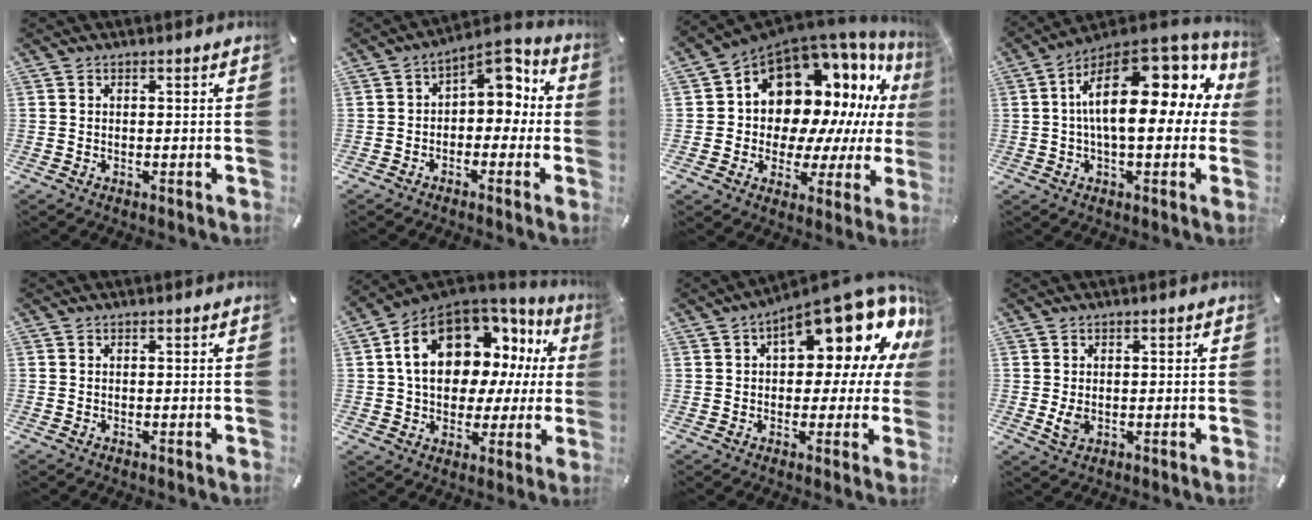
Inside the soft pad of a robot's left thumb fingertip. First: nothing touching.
{"total": 7.9, "force": [2.5, 5.5, 5.1], "torque": [-0.063, -0.022, 0.038]}
{"total": 16.2, "force": [8.3, 11.3, 8.2], "torque": [-0.111, -0.098, 0.157]}
{"total": 22.9, "force": [5.2, 10.3, 19.8], "torque": [-0.323, -0.038, 0.091]}
{"total": 0.0}
{"total": 19.2, "force": [6.8, 13.3, 12.1], "torque": [-0.192, -0.034, 0.121]}
{"total": 19.1, "force": [10.2, 8.0, 14.0], "torque": [-0.183, -0.076, 0.167]}
{"total": 2.9, "force": [-0.2, 2.2, 1.9], "torque": [-0.039, -0.005, -0.007]}